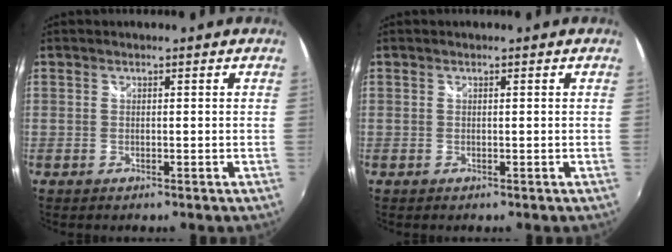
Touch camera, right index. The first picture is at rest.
{"total": 0.0}